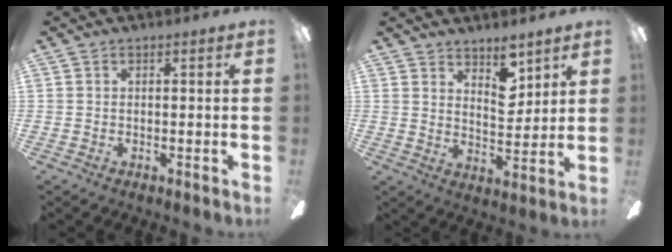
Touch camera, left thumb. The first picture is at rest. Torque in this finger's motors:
{"motor_torque": [0.02, 0.06, -0.28, -0.17, 0.02]}